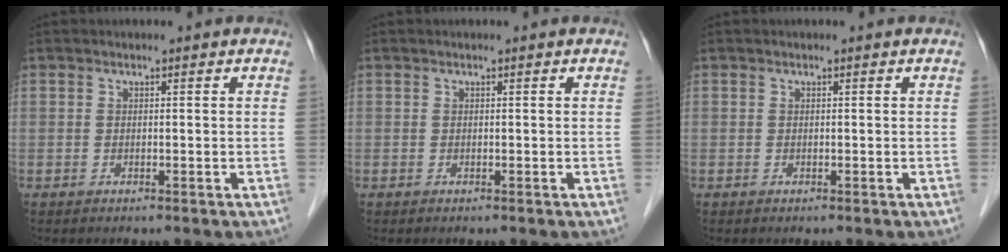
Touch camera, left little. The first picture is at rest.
{"total": 0.0}
{"total": 0.0}